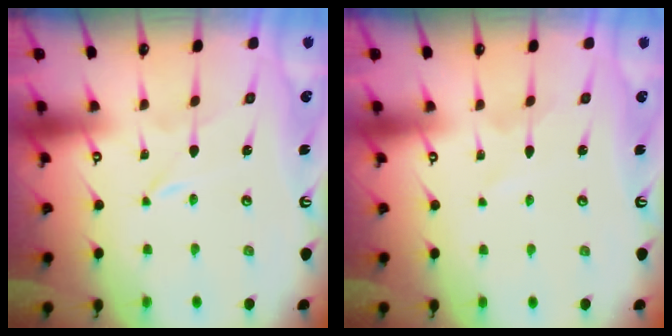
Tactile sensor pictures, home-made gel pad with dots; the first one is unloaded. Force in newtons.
{"total": 1.4, "press": 1.4, "slide": 0.1}